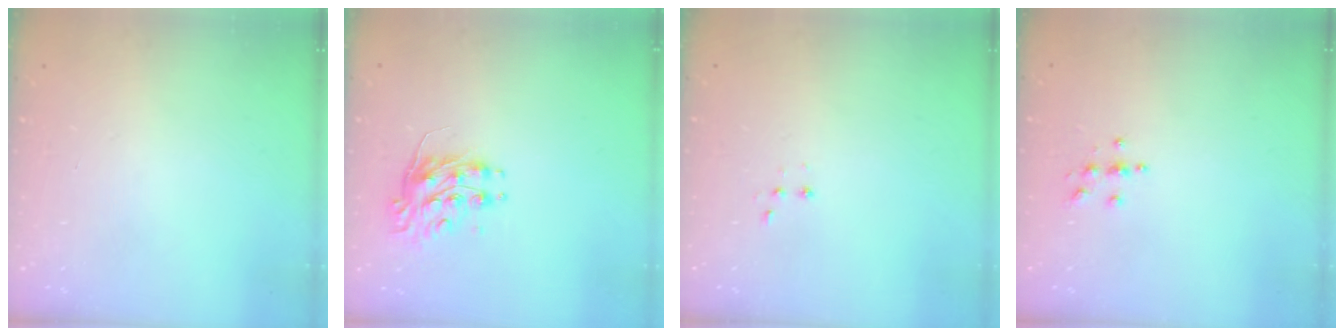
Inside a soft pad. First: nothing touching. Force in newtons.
{"total": 8.7, "press": 8.7, "slide": 0.3}
{"total": 2.8, "press": 2.7, "slide": 0.7}
{"total": 3.8, "press": 3.8, "slide": 0.4}